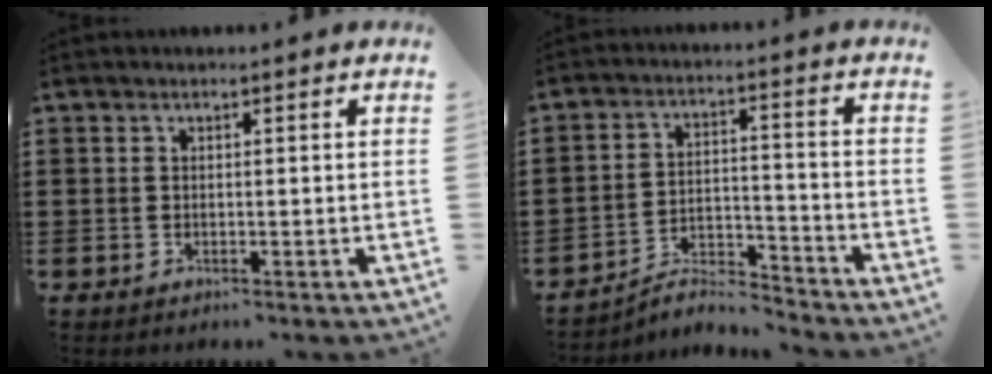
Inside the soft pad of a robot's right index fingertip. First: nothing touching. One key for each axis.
{"total": 4.7, "fx": -4.6, "fy": 0.5, "fz": 1.0, "tx": -0.028, "ty": 0.003, "tz": -0.095}